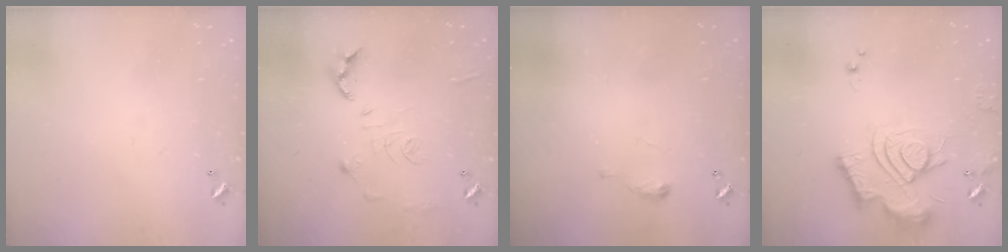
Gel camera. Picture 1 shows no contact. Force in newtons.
{"total": 10.7, "press": 10.6, "slide": 0.5}
{"total": 4.8, "press": 4.7, "slide": 0.6}
{"total": 13.8, "press": 13.8, "slide": 1.3}